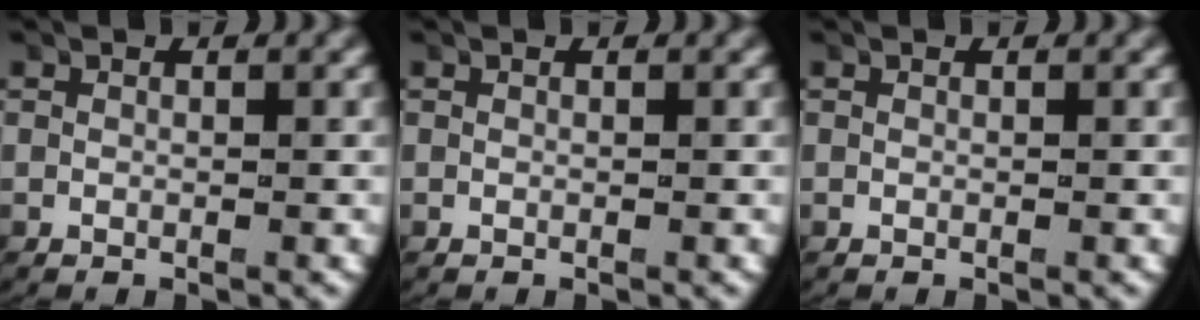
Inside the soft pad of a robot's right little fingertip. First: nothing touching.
{"total": 0.0}
{"total": 0.0}